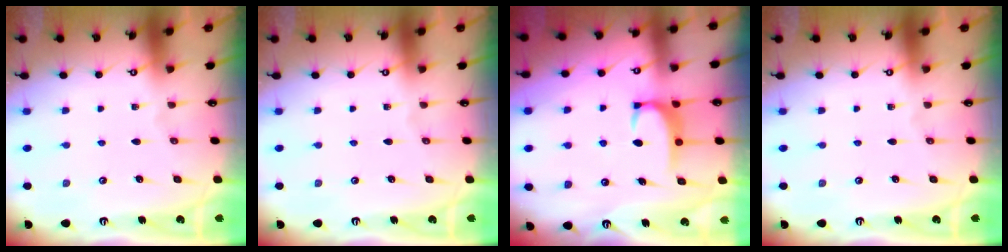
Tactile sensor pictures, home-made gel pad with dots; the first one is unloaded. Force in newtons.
{"total": 0.0}
{"total": 2.6, "press": 2.6, "slide": 0.4}
{"total": 0.0}